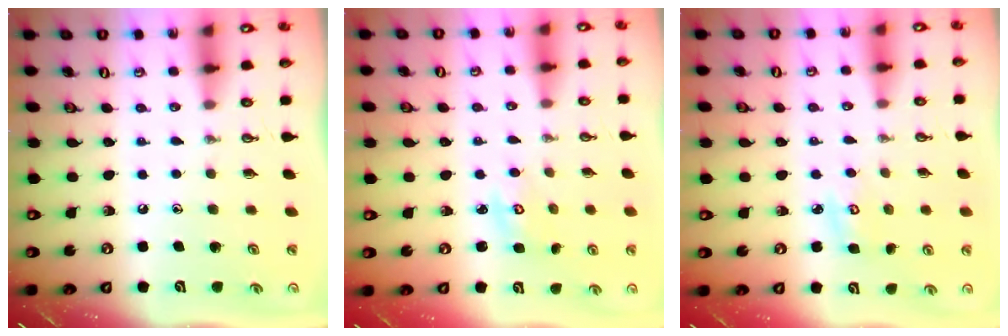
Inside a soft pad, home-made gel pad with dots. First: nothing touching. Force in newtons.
{"total": 3.7, "press": 3.7, "slide": 0.4}
{"total": 4.9, "press": 4.9, "slide": 0.4}